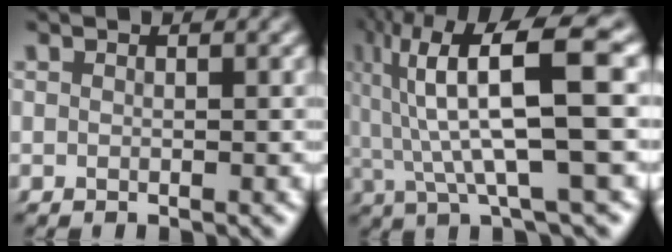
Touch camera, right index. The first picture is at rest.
{"total": 10.3, "force": [2.2, 3.8, 9.3], "torque": [-0.155, 0.004, 0.037]}